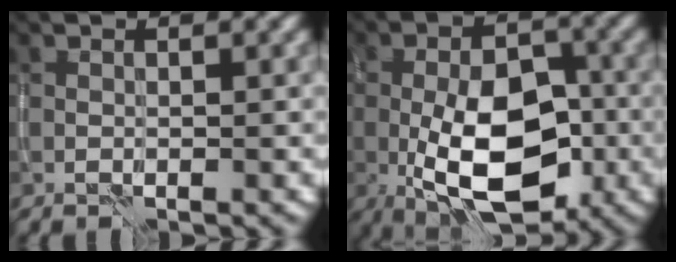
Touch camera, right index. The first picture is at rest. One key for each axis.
{"total": 10.5, "fx": -2.9, "fy": 5.2, "fz": 8.6, "tx": -0.142, "ty": -0.001, "tz": -0.055}